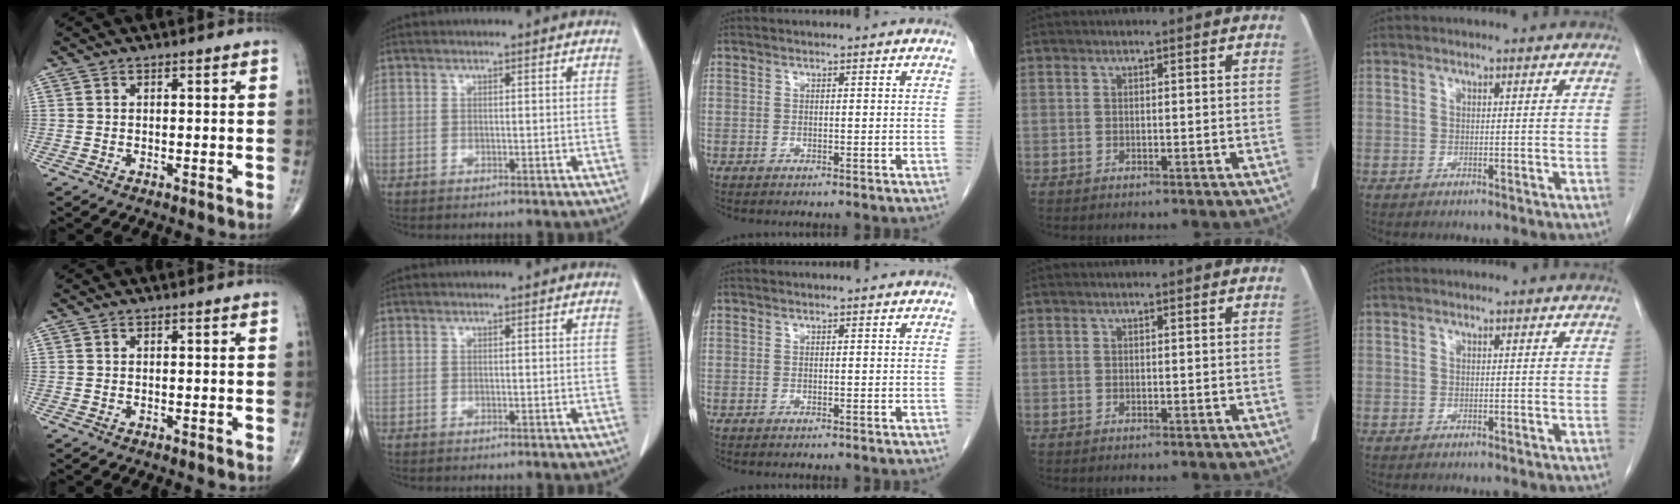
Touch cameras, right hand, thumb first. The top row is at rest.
{}